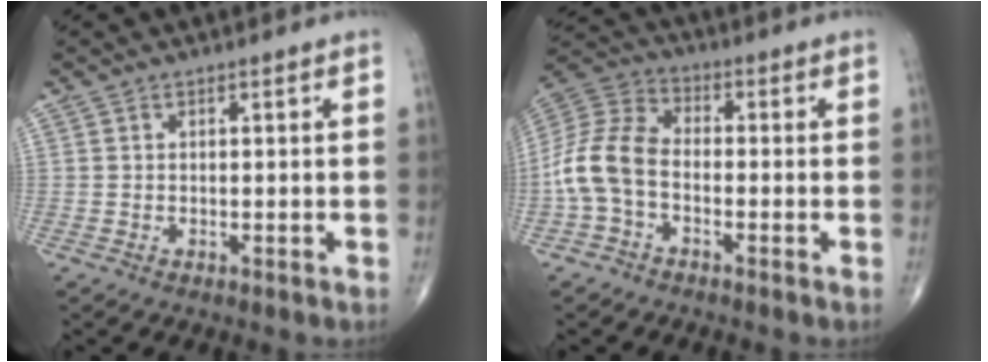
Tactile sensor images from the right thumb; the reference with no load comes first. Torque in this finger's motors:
{"motor_torque": [0.12, 0.12, 0.32, -0.32, 0.33]}